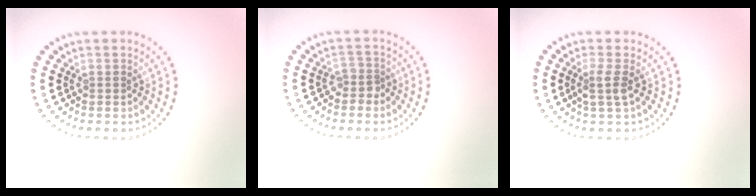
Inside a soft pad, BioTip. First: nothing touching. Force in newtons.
{"total": 1.5, "press": 1.1, "slide": 0.9}
{"total": 1.9, "press": 1.5, "slide": 1.1}